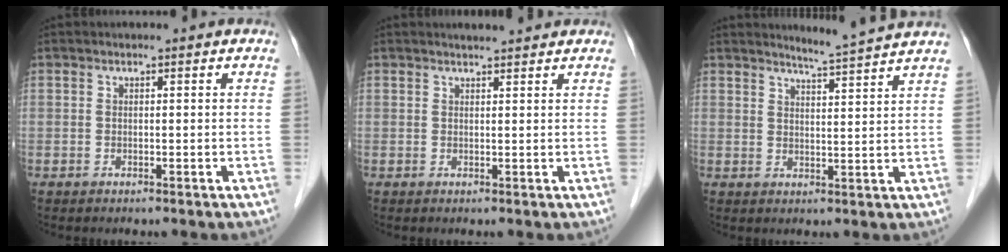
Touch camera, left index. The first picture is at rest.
{"total": 3.4, "force": [3.2, 0.5, 1.1], "torque": [-0.011, 0.012, 0.042]}
{"total": 5.8, "force": [5.4, -1.7, 1.3], "torque": [-0.029, -0.014, 0.075]}